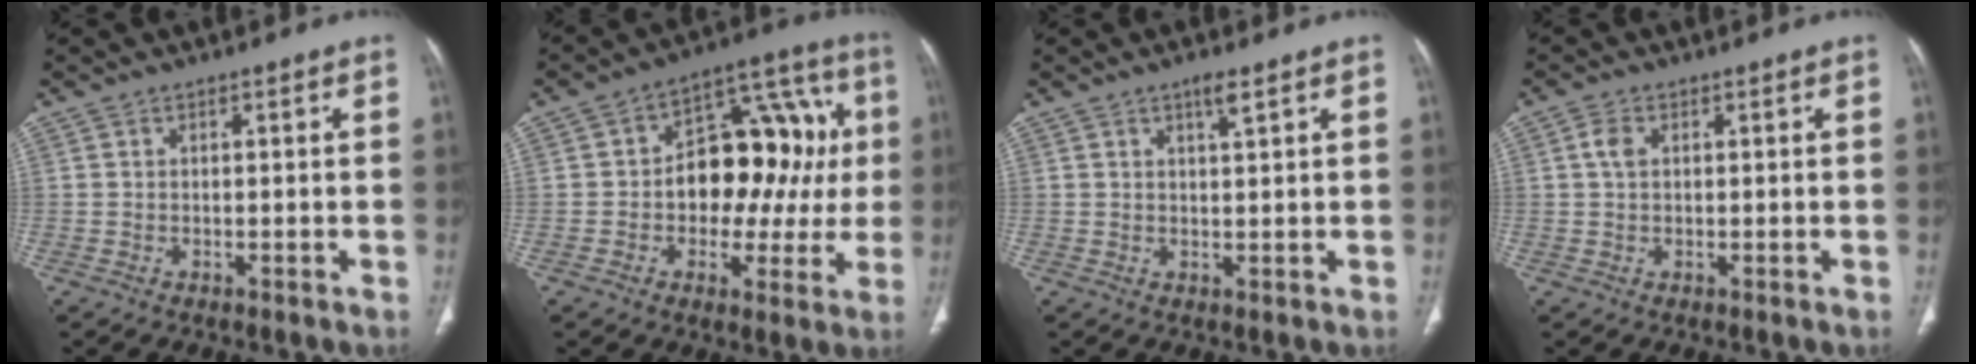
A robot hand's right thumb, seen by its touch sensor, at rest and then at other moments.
{"total": 18.8, "force": [0.5, 12.0, 14.5], "torque": [-0.141, 0.044, 0.007]}
{"total": 2.5, "force": [1.5, 0.3, 1.9], "torque": [-0.034, -0.011, 0.026]}
{"total": 2.2, "force": [0.5, 1.4, 1.6], "torque": [-0.032, 0.005, 0.009]}